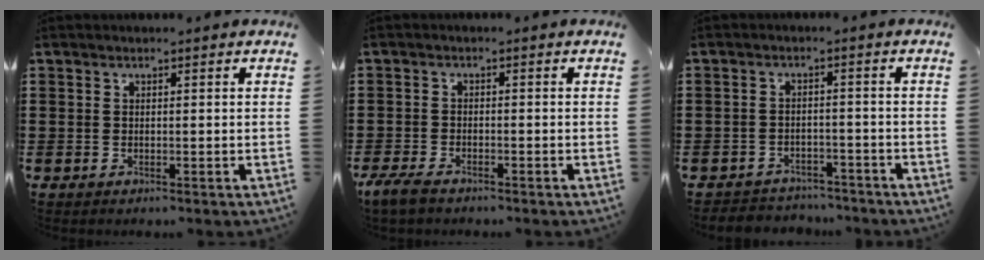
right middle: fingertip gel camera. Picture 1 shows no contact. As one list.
[{"total": 2.7, "force": [-2.1, 0.8, 1.5], "torque": [-0.049, -0.004, -0.047]}, {"total": 3.0, "force": [-2.9, 0.6, -0.3], "torque": [-0.004, -0.002, -0.064]}]